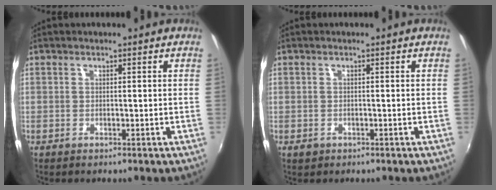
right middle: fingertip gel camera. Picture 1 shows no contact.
{"total": 1.3, "force": [-0.6, 1.1, 0.5], "torque": [-0.010, -0.003, -0.009]}